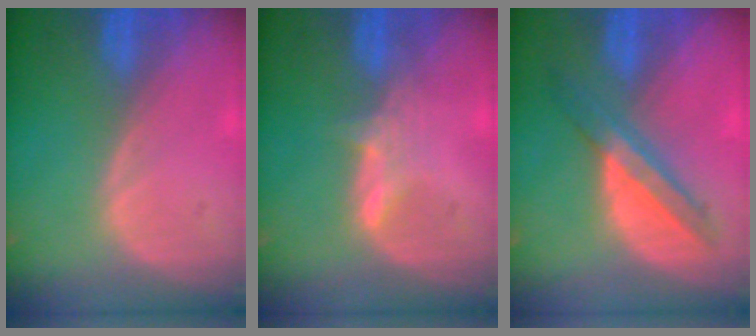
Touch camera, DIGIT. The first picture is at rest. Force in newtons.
{"total": 2.6, "press": 2.5, "slide": 0.3}
{"total": 5.8, "press": 5.8, "slide": 0.4}